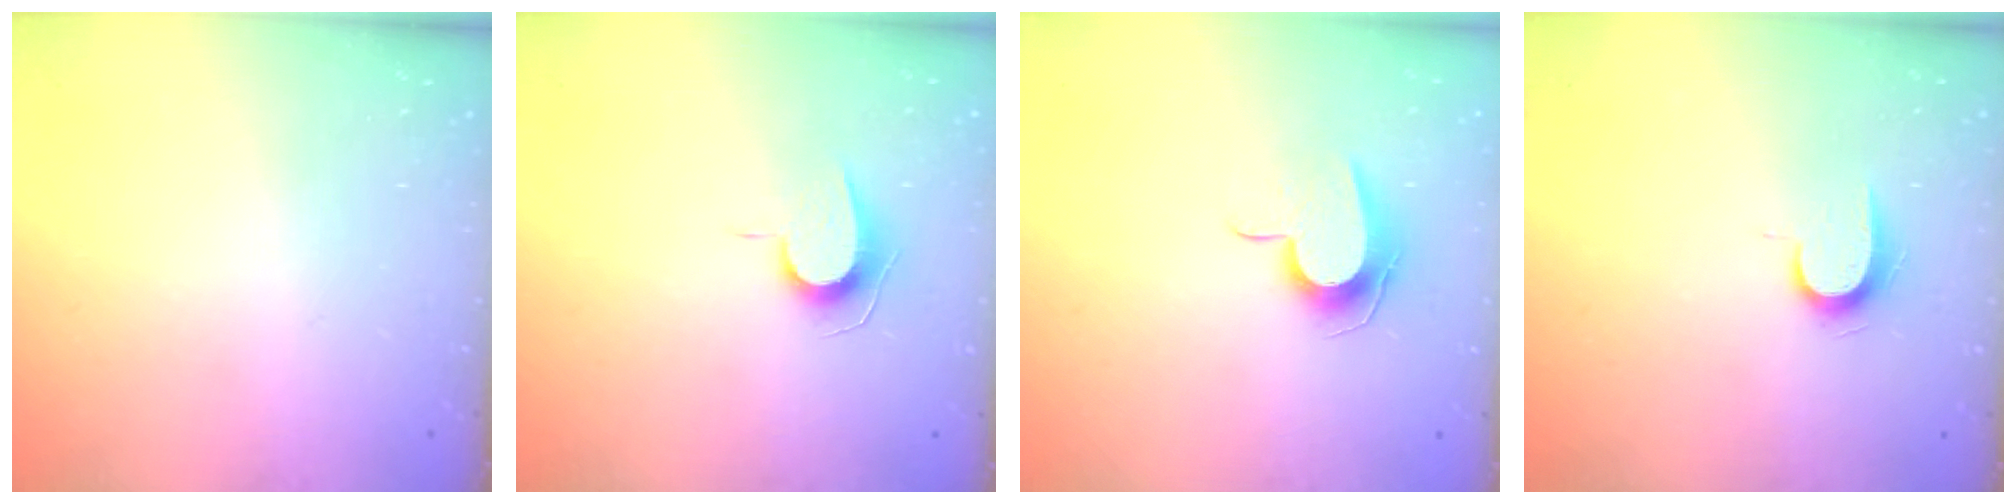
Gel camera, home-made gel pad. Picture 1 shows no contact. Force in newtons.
{"total": 7.0, "press": 7.0, "slide": 0.7}
{"total": 8.4, "press": 8.3, "slide": 0.7}
{"total": 6.6, "press": 6.6, "slide": 0.7}